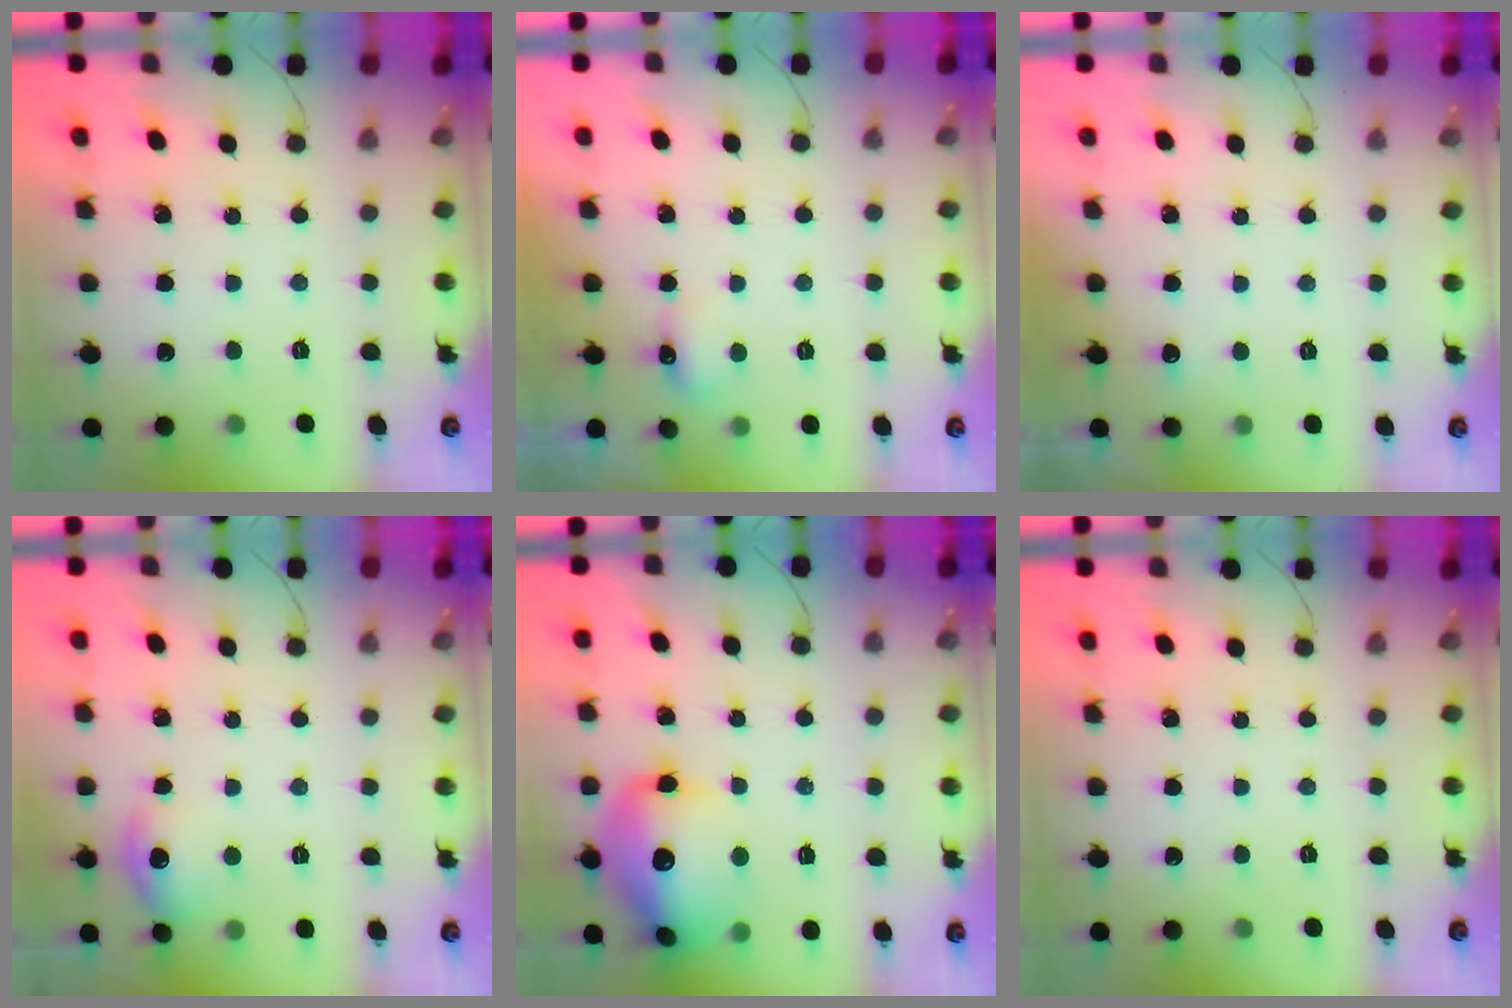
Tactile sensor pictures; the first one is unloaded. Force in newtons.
{"total": 5.2, "press": 5.1, "slide": 0.9}
{"total": 2.8, "press": 2.5, "slide": 1.2}
{"total": 10.9, "press": 7.6, "slide": 7.8}
{"total": 17.8, "press": 17.6, "slide": 2.3}
{"total": 0.0}